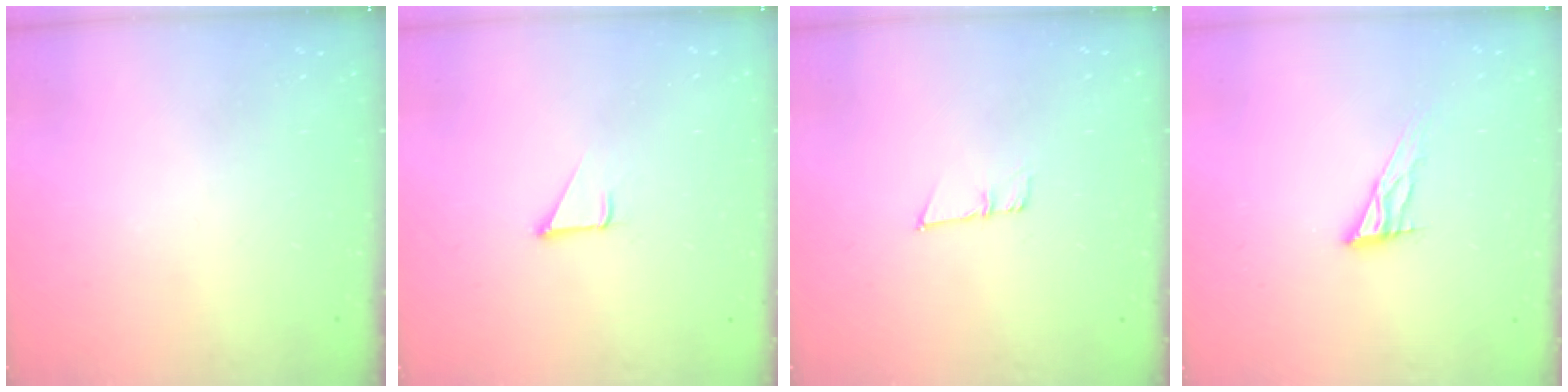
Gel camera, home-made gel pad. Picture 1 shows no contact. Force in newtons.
{"total": 1.9, "press": 1.9, "slide": 0.1}
{"total": 5.4, "press": 5.2, "slide": 1.3}
{"total": 9.2, "press": 9.1, "slide": 0.7}